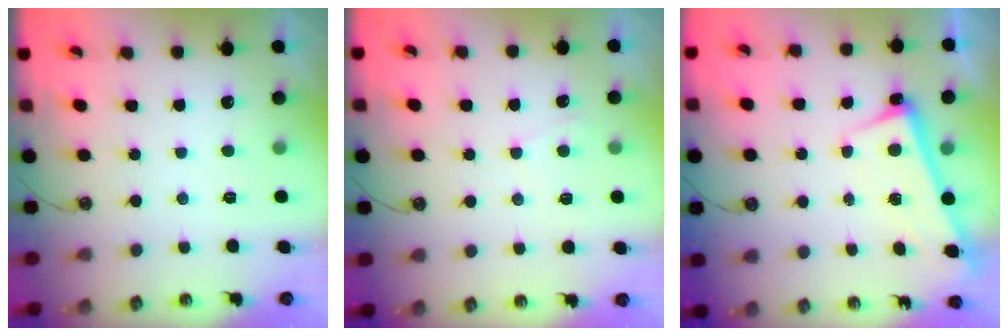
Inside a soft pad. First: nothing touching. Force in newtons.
{"total": 3.3, "press": 3.3, "slide": 0.4}
{"total": 2.8, "press": 2.6, "slide": 1.1}